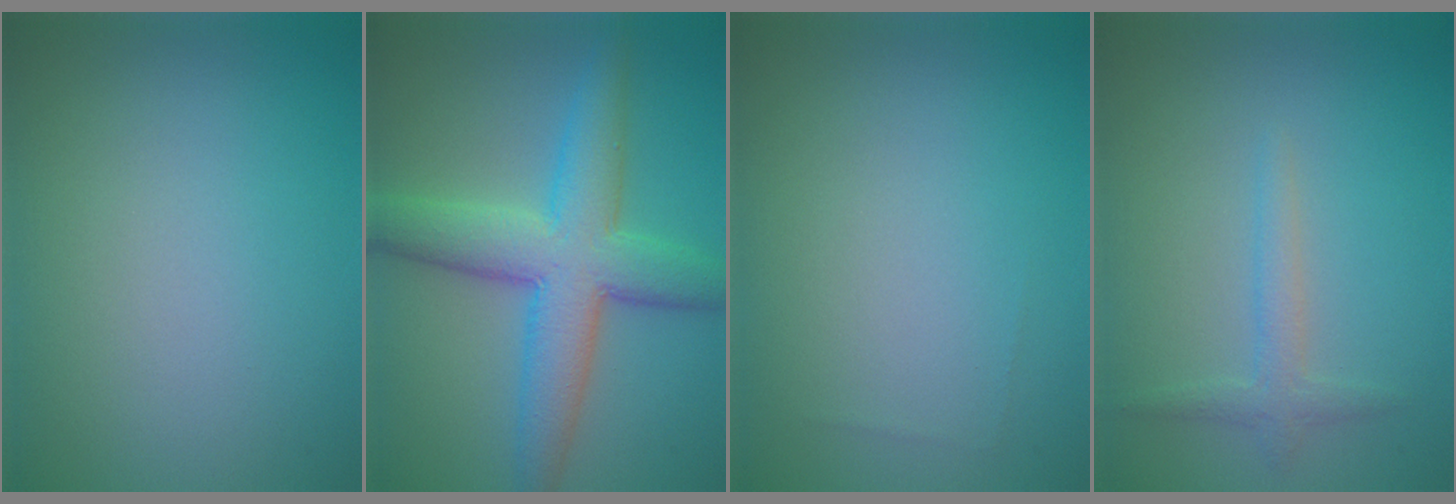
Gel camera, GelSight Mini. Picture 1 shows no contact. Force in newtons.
{"total": 7.7, "press": 7.7, "slide": 0.1}
{"total": 0.0}
{"total": 1.8, "press": 1.8, "slide": 0.1}